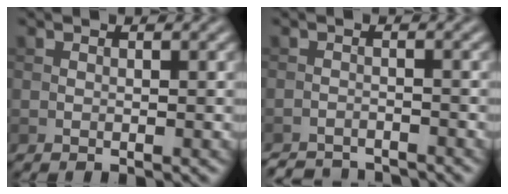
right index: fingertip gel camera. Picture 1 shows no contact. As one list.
[{"total": 4.2, "force": [-4.1, 0.6, 0.6], "torque": [-0.010, -0.009, -0.067]}]